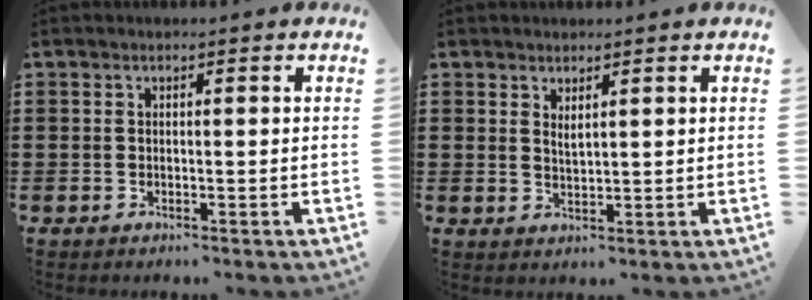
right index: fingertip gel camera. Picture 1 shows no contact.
{"total": 1.6, "force": [1.3, 0.3, 0.8], "torque": [-0.016, 0.002, 0.023]}